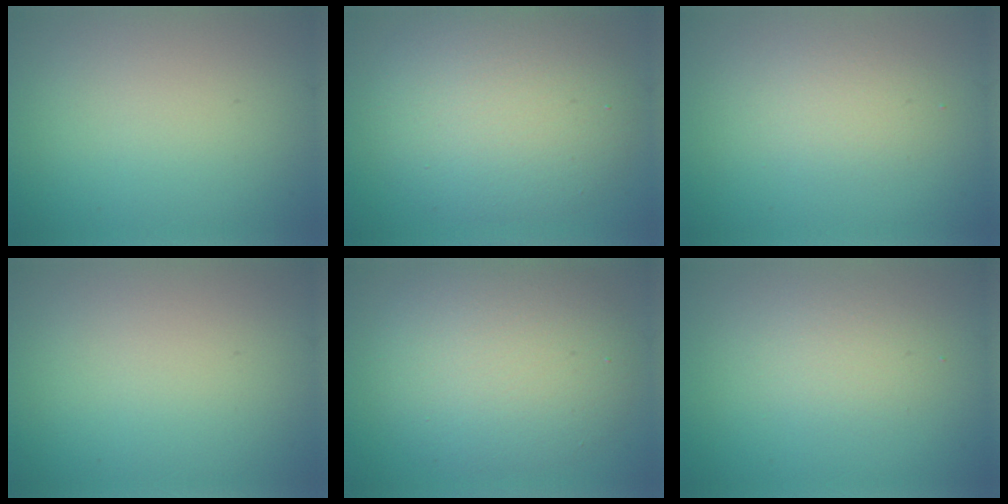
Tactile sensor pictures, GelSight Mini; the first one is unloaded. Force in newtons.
{"total": 7.8, "press": 7.8, "slide": 0.2}
{"total": 2.0, "press": 2.0, "slide": 0.1}
{"total": 0.0}
{"total": 7.3, "press": 7.3, "slide": 0.6}
{"total": 1.9, "press": 1.9, "slide": 0.1}